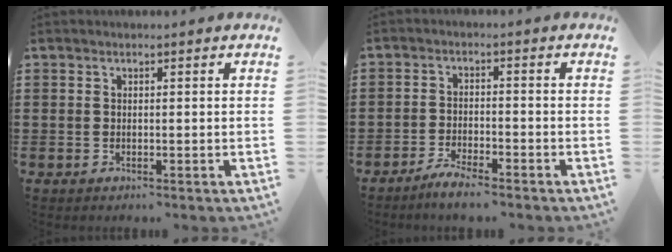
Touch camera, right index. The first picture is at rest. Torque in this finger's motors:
{"motor_torque": [1.42, 0.72, 0.08, 0.06]}